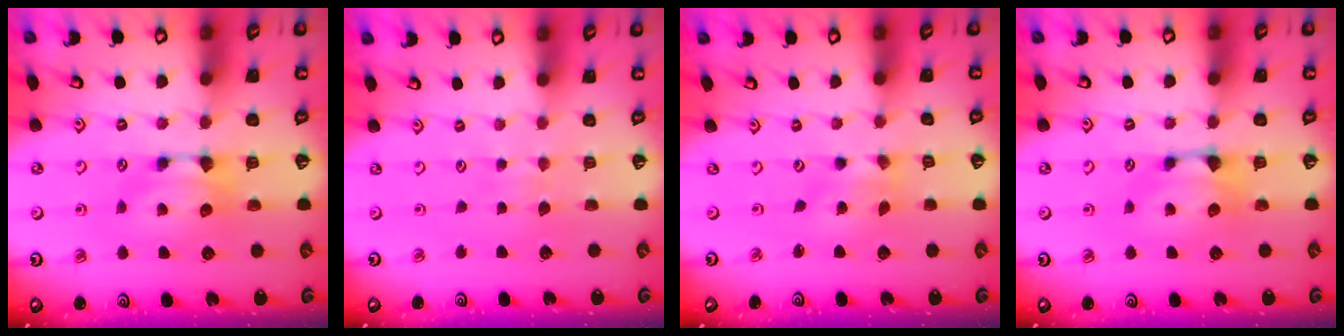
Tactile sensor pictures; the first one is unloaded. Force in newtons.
{"total": 3.6, "press": 3.6, "slide": 0.3}
{"total": 1.7, "press": 1.3, "slide": 1.1}
{"total": 0.7, "press": 0.1, "slide": 0.7}